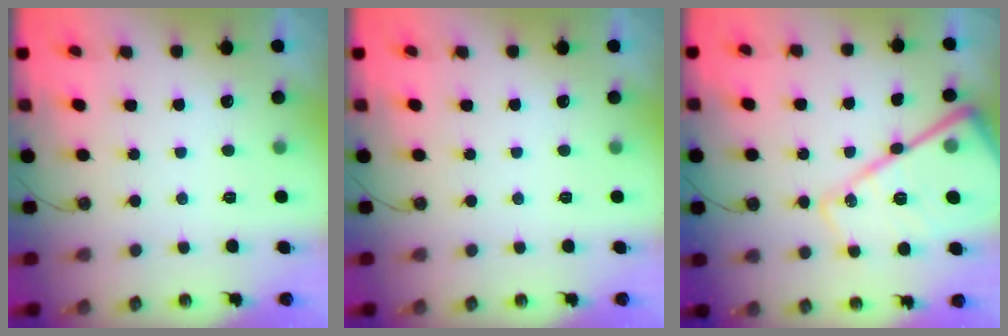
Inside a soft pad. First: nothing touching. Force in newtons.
{"total": 0.0}
{"total": 24.3, "press": 24.2, "slide": 2.5}